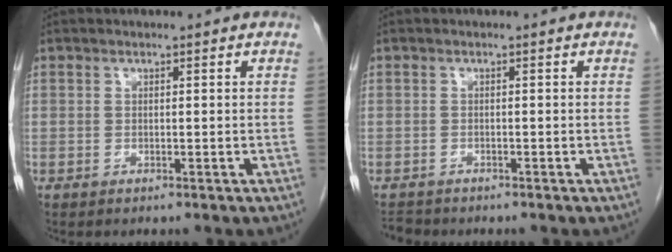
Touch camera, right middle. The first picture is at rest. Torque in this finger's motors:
{"motor_torque": [0.01, -0.01, 0.00, -0.01]}